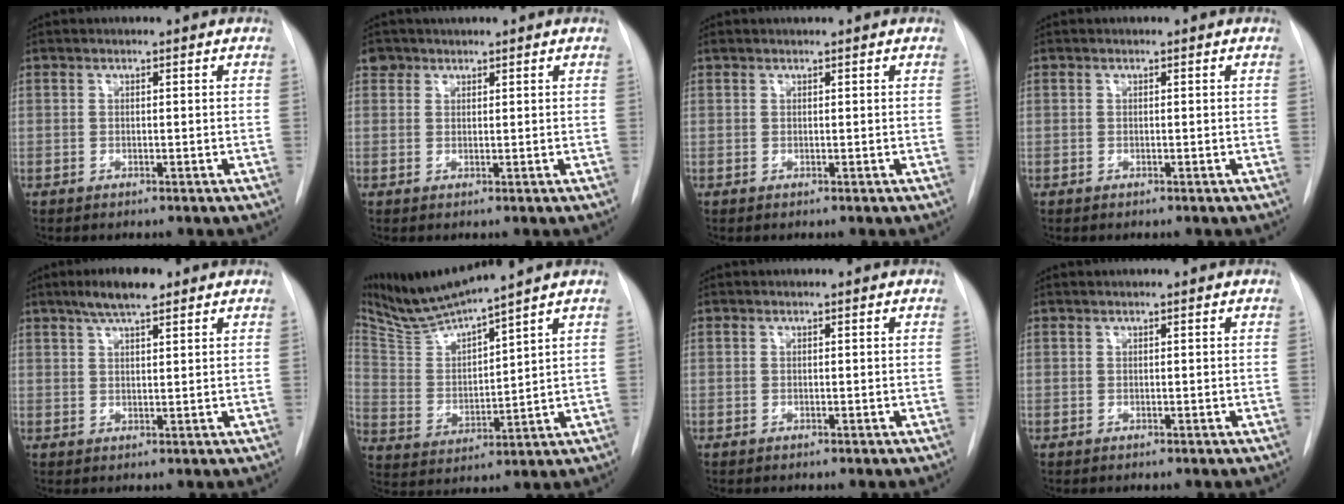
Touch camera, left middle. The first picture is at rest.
{"total": 1.5, "force": [1.2, 0.9, -0.2], "torque": [0.010, 0.008, 0.017]}
{"total": 0.6, "force": [0.6, 0.0, 0.1], "torque": [-0.009, 0.009, 0.013]}
{"total": 0.0}
{"total": 5.7, "force": [4.0, 1.1, 3.9], "torque": [-0.075, 0.009, 0.067]}
{"total": 10.6, "force": [9.8, -1.1, 4.0], "torque": [-0.088, -0.003, 0.198]}
{"total": 0.0}
{"total": 0.0}